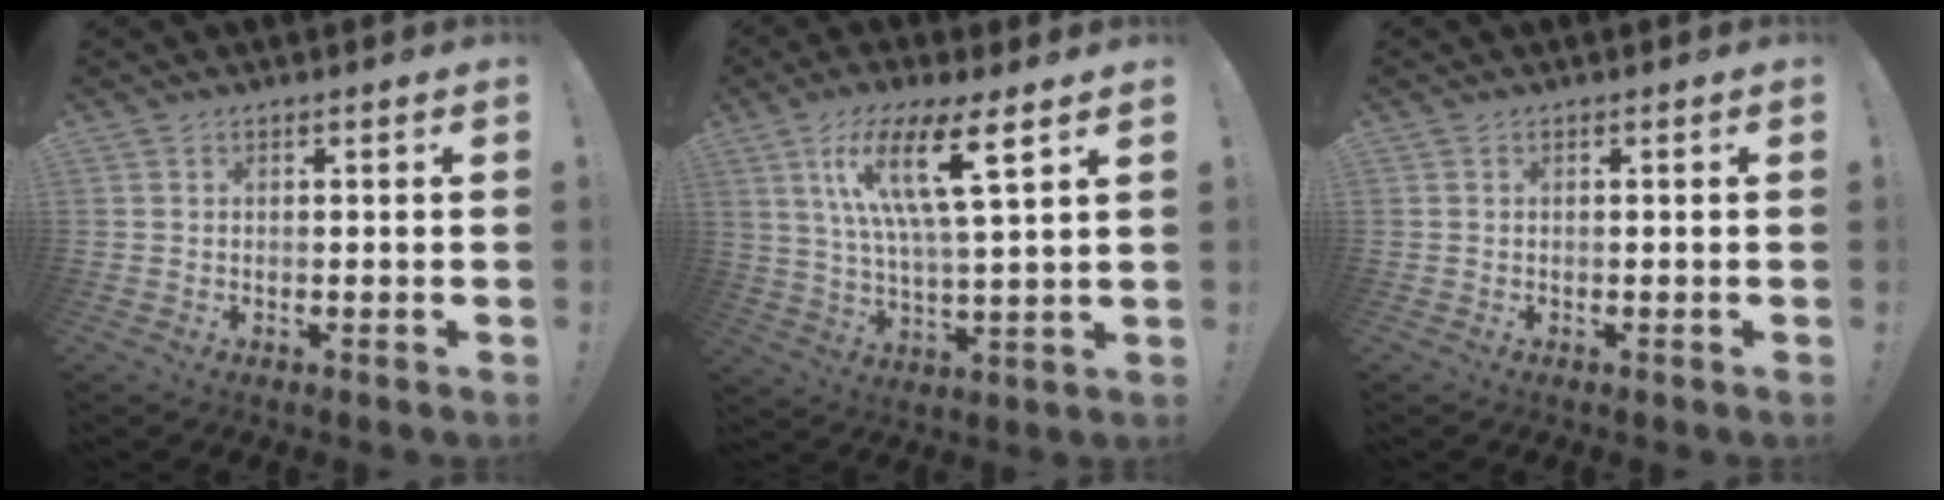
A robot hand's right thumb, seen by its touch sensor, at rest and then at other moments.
{"total": 16.3, "force": [8.3, 2.7, 13.8], "torque": [-0.245, -0.027, 0.122]}
{"total": 0.0}